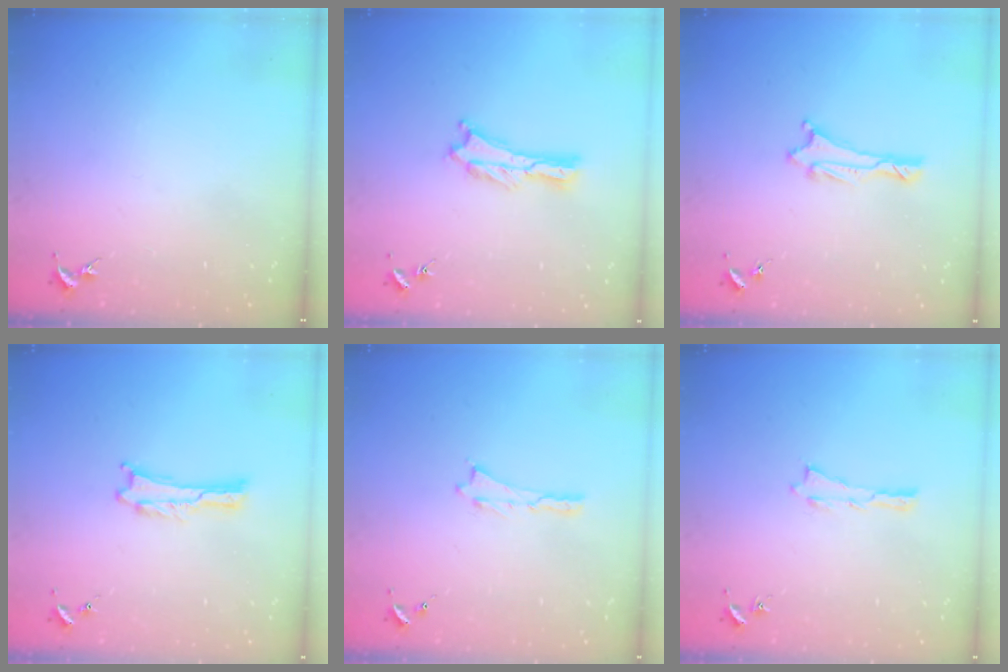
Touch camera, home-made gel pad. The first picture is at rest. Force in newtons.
{"total": 0.7, "press": 0.7, "slide": 0.2}
{"total": 1.0, "press": 1.0, "slide": 0.2}
{"total": 0.0}
{"total": 0.0}
{"total": 0.0}